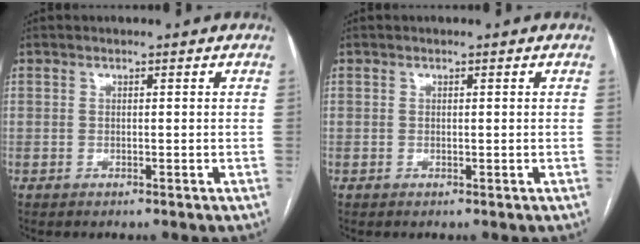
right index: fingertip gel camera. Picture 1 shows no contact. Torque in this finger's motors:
{"motor_torque": [0.06, 0.07, 0.00, 0.01]}